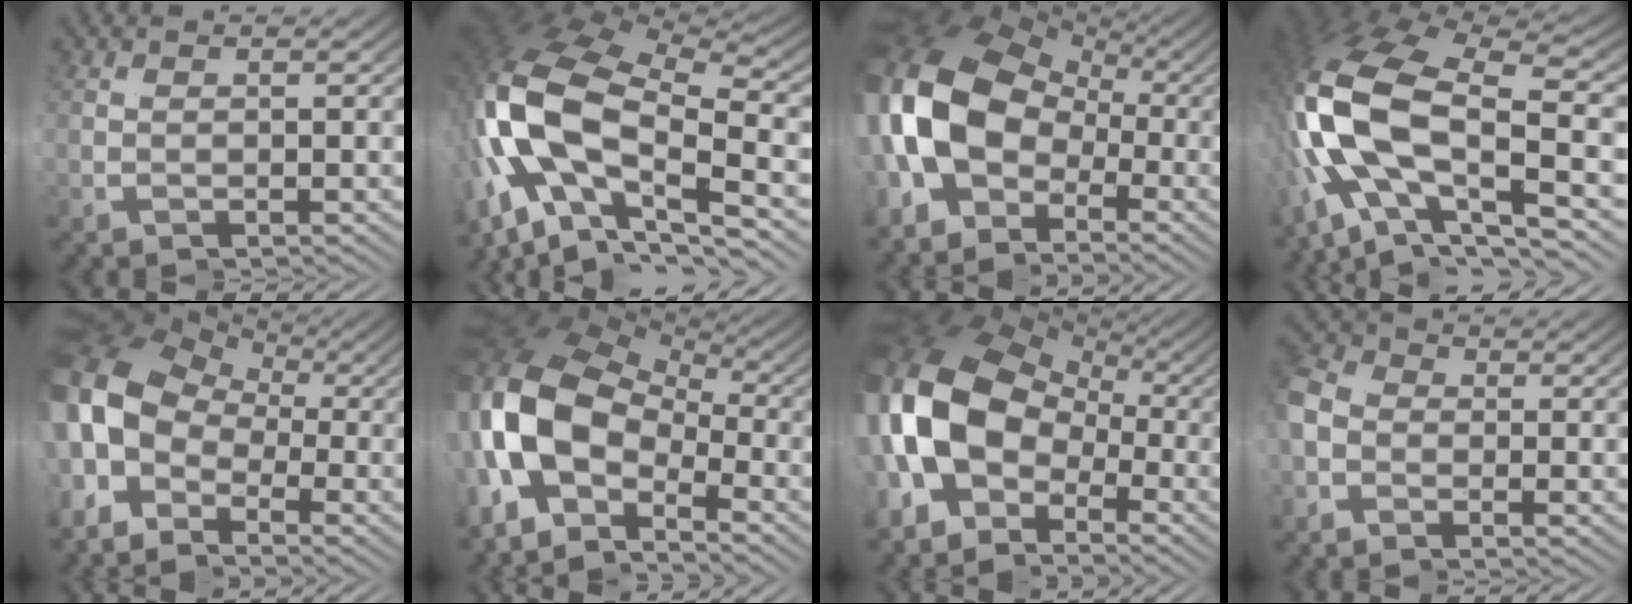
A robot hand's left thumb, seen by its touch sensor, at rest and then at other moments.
{"total": 14.6, "force": [1.0, 8.1, 12.1], "torque": [-0.261, 0.011, -0.006]}
{"total": 12.2, "force": [0.6, 7.6, 9.5], "torque": [-0.176, 0.002, 0.001]}
{"total": 12.3, "force": [-0.5, 6.7, 10.3], "torque": [-0.234, 0.006, -0.018]}
{"total": 7.3, "force": [0.8, 4.5, 5.7], "torque": [-0.106, 0.023, -0.009]}
{"total": 13.1, "force": [-0.4, 7.6, 10.7], "torque": [-0.201, -0.012, -0.018]}
{"total": 13.6, "force": [0.9, 8.3, 10.8], "torque": [-0.195, 0.000, 0.003]}
{"total": 6.2, "force": [0.6, 5.2, 3.3], "torque": [-0.066, 0.014, -0.011]}